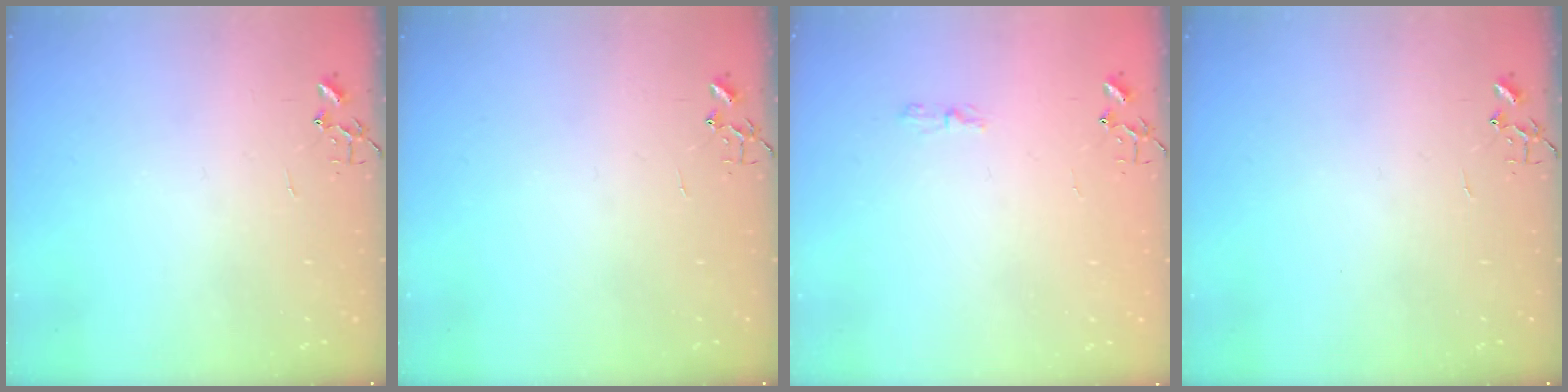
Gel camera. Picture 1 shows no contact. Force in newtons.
{"total": 0.0}
{"total": 3.9, "press": 3.9, "slide": 0.5}
{"total": 0.0}